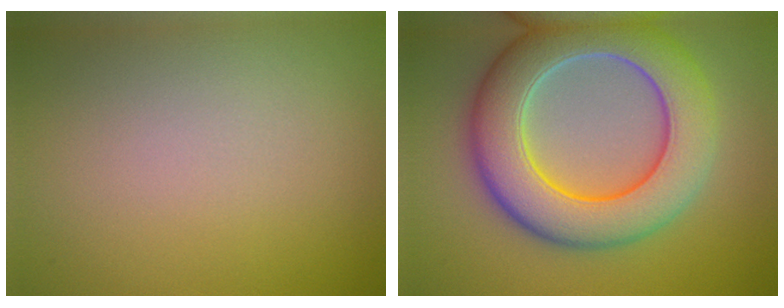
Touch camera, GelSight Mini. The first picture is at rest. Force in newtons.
{"total": 10.1, "press": 10.1, "slide": 0.6}